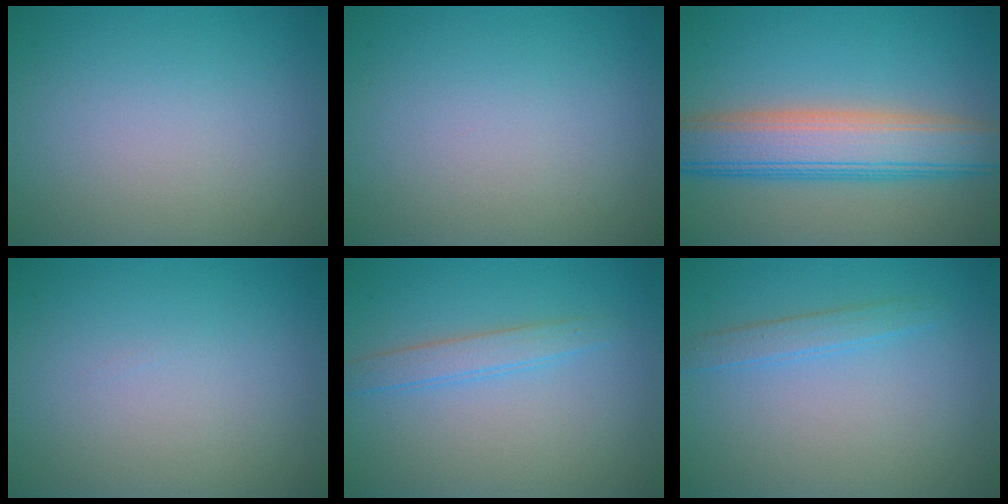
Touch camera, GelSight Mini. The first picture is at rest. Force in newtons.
{"total": 0.0}
{"total": 7.9, "press": 7.9, "slide": 0.2}
{"total": 0.0}
{"total": 2.0, "press": 2.0, "slide": 0.1}
{"total": 1.7, "press": 1.7, "slide": 0.1}